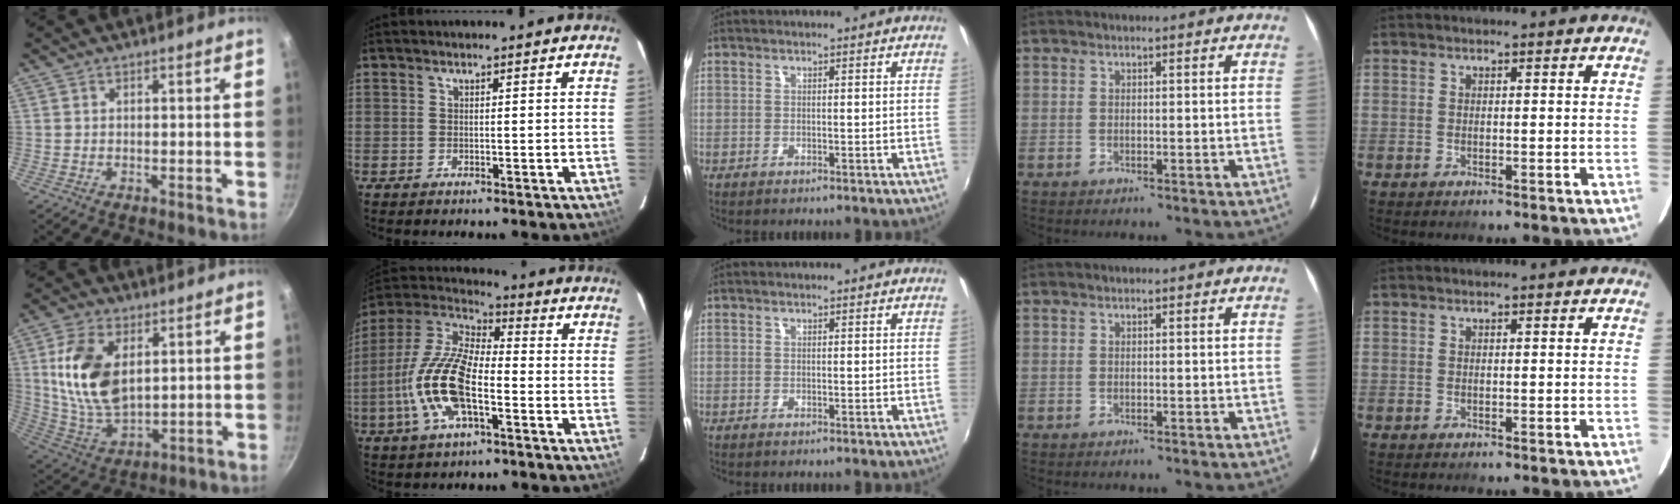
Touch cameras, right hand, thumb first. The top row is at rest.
{"thumb": {"total": 15.5, "force": [3.7, 9.1, 12.0], "torque": [-0.215, -0.020, 0.083]}, "index": {"total": 16.0, "force": [-4.8, 6.4, 13.8], "torque": [-0.290, -0.001, -0.099]}}